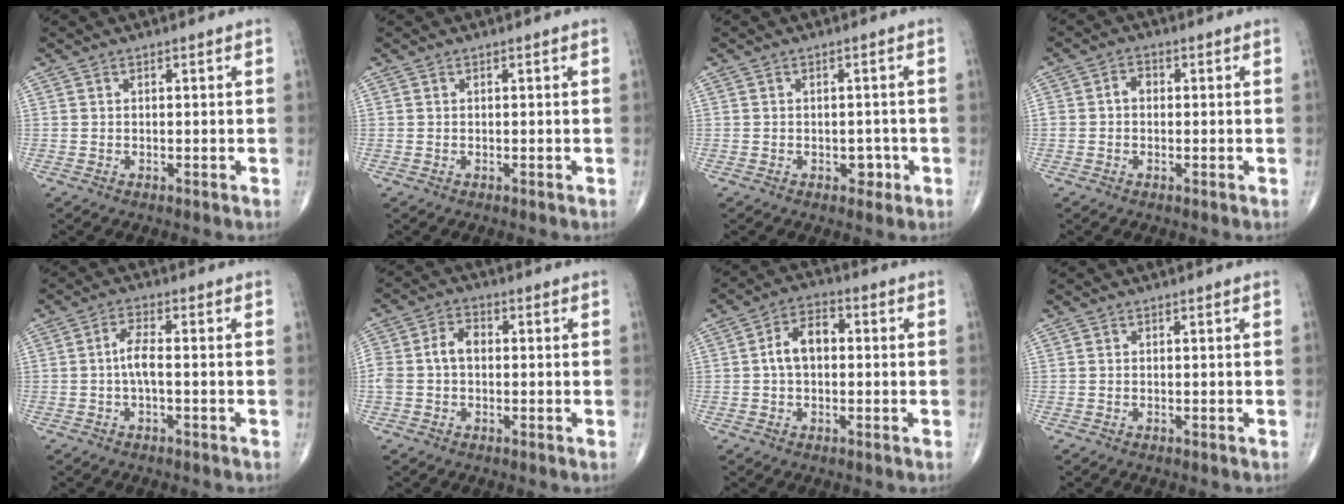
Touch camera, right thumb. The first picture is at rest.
{"total": 0.0}
{"total": 2.3, "force": [-0.9, 1.6, 1.3], "torque": [-0.002, 0.004, -0.011]}
{"total": 2.4, "force": [-0.1, 1.8, 1.5], "torque": [-0.019, 0.012, -0.006]}
{"total": 3.7, "force": [-0.6, 1.0, 3.5], "torque": [-0.075, 0.010, -0.014]}
{"total": 5.7, "force": [-0.1, 4.0, 4.1], "torque": [-0.089, 0.024, -0.005]}
{"total": 6.7, "force": [0.2, 4.3, 5.2], "torque": [-0.086, 0.024, -0.006]}
{"total": 0.0}